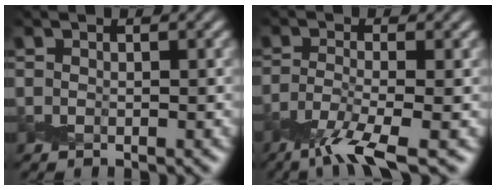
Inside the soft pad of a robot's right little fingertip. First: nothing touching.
{"total": 5.2, "force": [-3.8, 0.3, 3.5], "torque": [-0.070, -0.005, -0.083]}